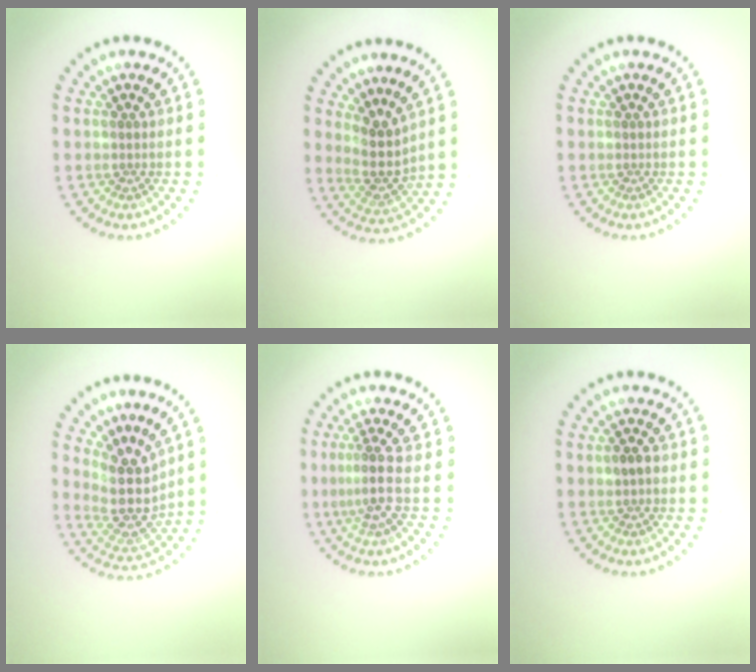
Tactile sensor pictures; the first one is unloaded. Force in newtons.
{"total": 3.3, "press": 2.6, "slide": 2.0}
{"total": 0.0}
{"total": 4.7, "press": 3.8, "slide": 2.8}
{"total": 2.9, "press": 2.1, "slide": 2.0}
{"total": 1.5, "press": 1.5, "slide": 0.1}